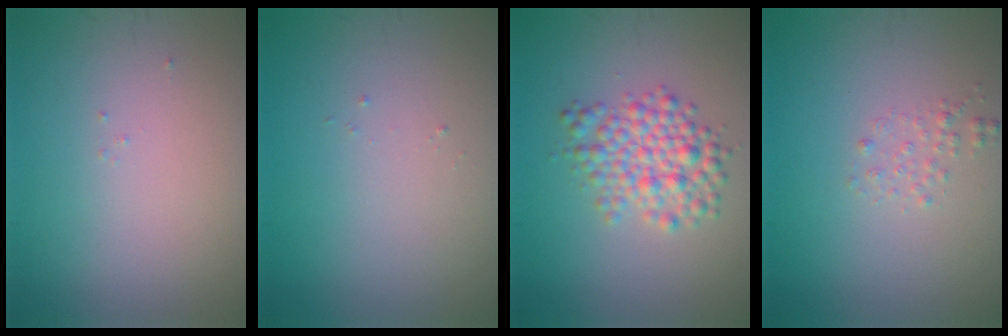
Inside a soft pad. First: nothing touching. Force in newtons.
{"total": 0.0}
{"total": 4.1, "press": 4.1, "slide": 0.1}
{"total": 1.0, "press": 1.0, "slide": 0.0}